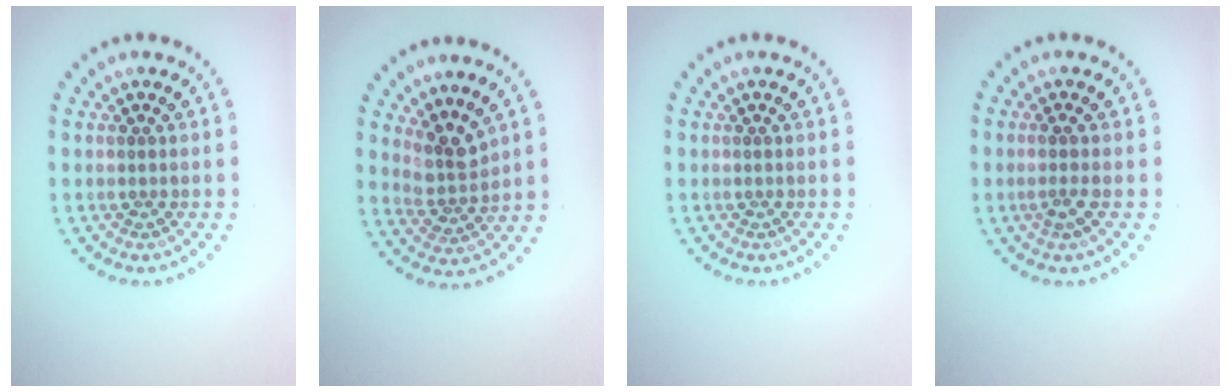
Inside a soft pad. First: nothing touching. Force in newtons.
{"total": 2.7, "press": 2.0, "slide": 1.8}
{"total": 0.0}
{"total": 1.4, "press": 1.1, "slide": 0.8}